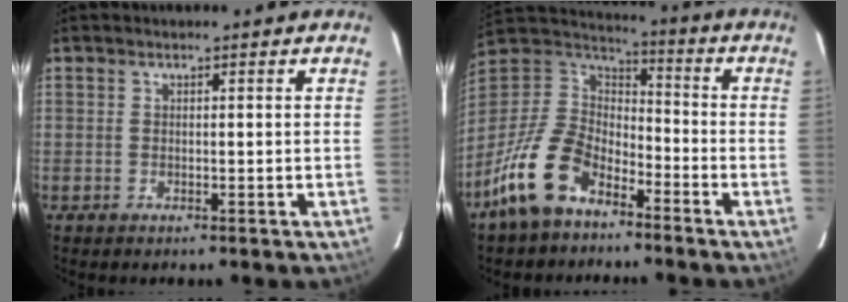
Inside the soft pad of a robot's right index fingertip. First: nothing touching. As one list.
[{"total": 16.8, "force": [-10.1, 9.8, 9.3], "torque": [-0.213, 0.001, -0.186]}]